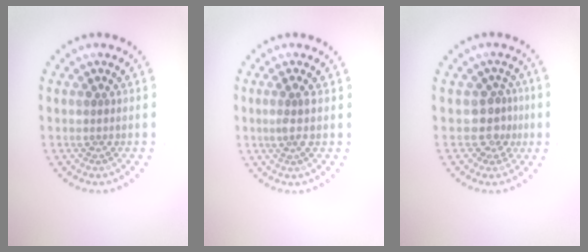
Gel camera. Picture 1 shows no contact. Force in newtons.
{"total": 1.4, "press": 1.0, "slide": 1.0}
{"total": 2.5, "press": 2.0, "slide": 1.5}